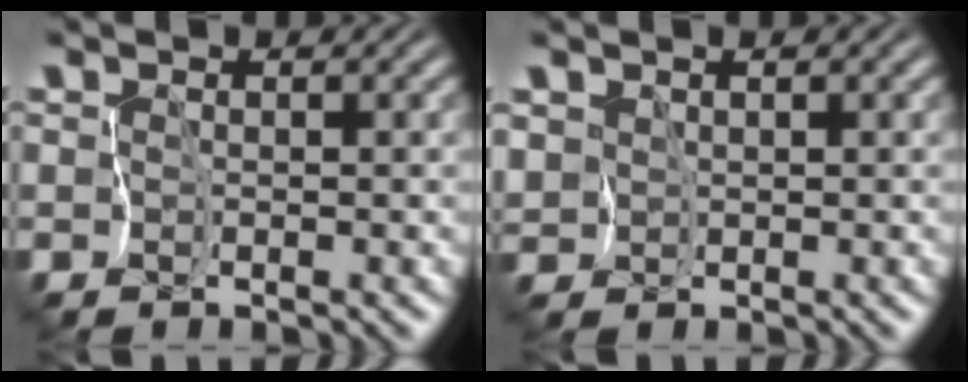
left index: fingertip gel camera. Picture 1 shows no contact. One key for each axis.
{"total": 0.6, "fx": 0.4, "fy": 0.4, "fz": 0.1, "tx": -0.014, "ty": -0.003, "tz": 0.003}